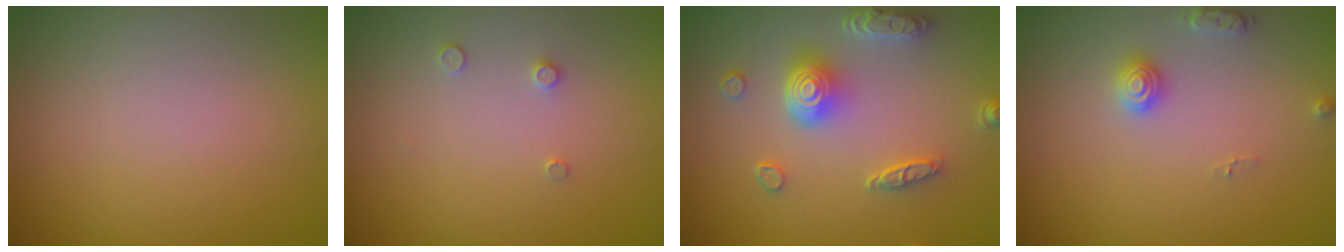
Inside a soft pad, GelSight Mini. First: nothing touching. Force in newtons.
{"total": 0.8, "press": 0.8, "slide": 0.0}
{"total": 5.2, "press": 4.0, "slide": 3.2}
{"total": 2.0, "press": 2.0, "slide": 0.3}